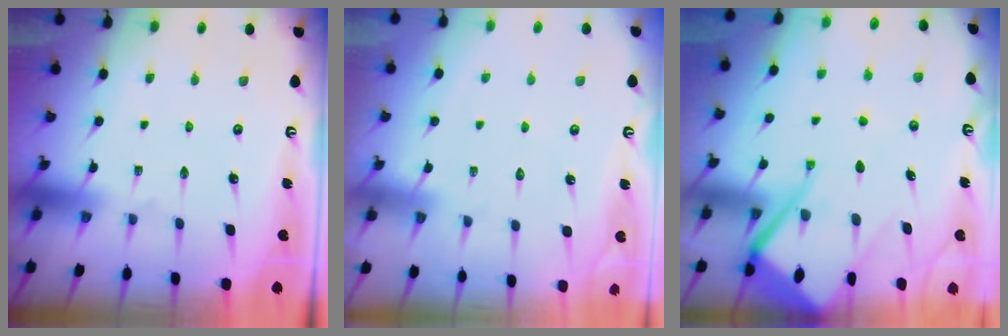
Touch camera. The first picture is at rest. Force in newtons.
{"total": 3.8, "press": 3.8, "slide": 0.4}
{"total": 13.2, "press": 13.2, "slide": 1.3}